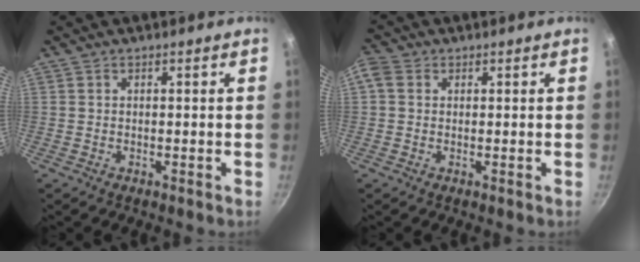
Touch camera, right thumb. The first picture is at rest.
{"total": 2.9, "force": [0.6, 2.4, 1.5], "torque": [-0.032, 0.007, 0.005]}